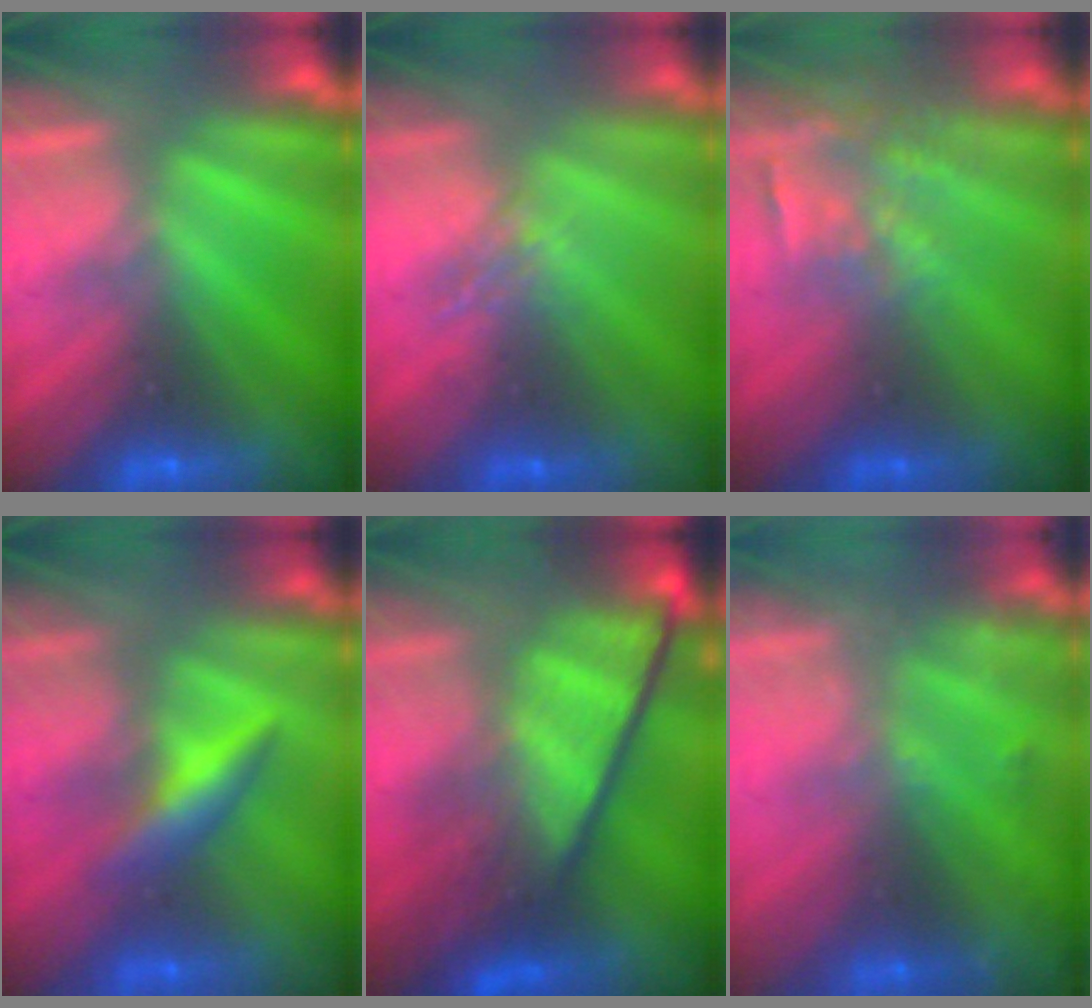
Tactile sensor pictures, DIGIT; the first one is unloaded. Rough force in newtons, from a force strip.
{"total": 1.6}
{"total": 3.8}
{"total": 2.5}
{"total": 12.7}
{"total": 2.0}